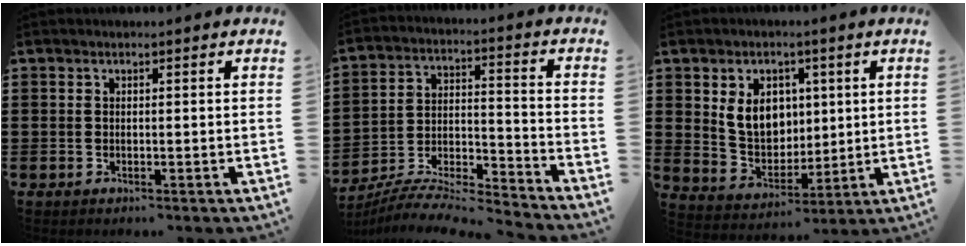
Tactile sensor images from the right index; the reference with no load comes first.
{"total": 6.9, "force": [-6.5, 0.8, 2.2], "torque": [-0.048, -0.009, -0.133]}
{"total": 7.9, "force": [1.9, 6.3, 4.4], "torque": [-0.089, 0.013, 0.035]}